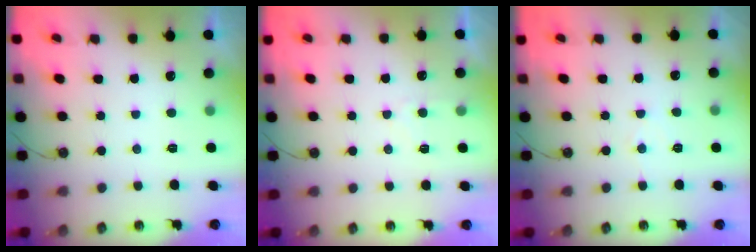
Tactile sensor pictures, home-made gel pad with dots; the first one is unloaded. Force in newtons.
{"total": 3.2, "press": 3.2, "slide": 0.4}
{"total": 3.8, "press": 3.8, "slide": 0.5}